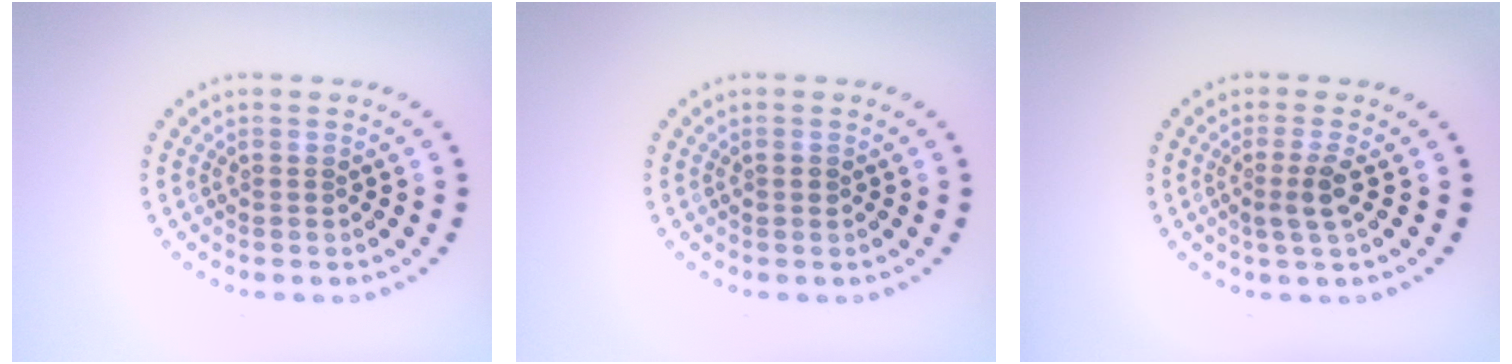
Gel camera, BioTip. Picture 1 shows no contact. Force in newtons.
{"total": 0.8, "press": 0.8, "slide": 0.2}
{"total": 2.2, "press": 1.7, "slide": 1.4}